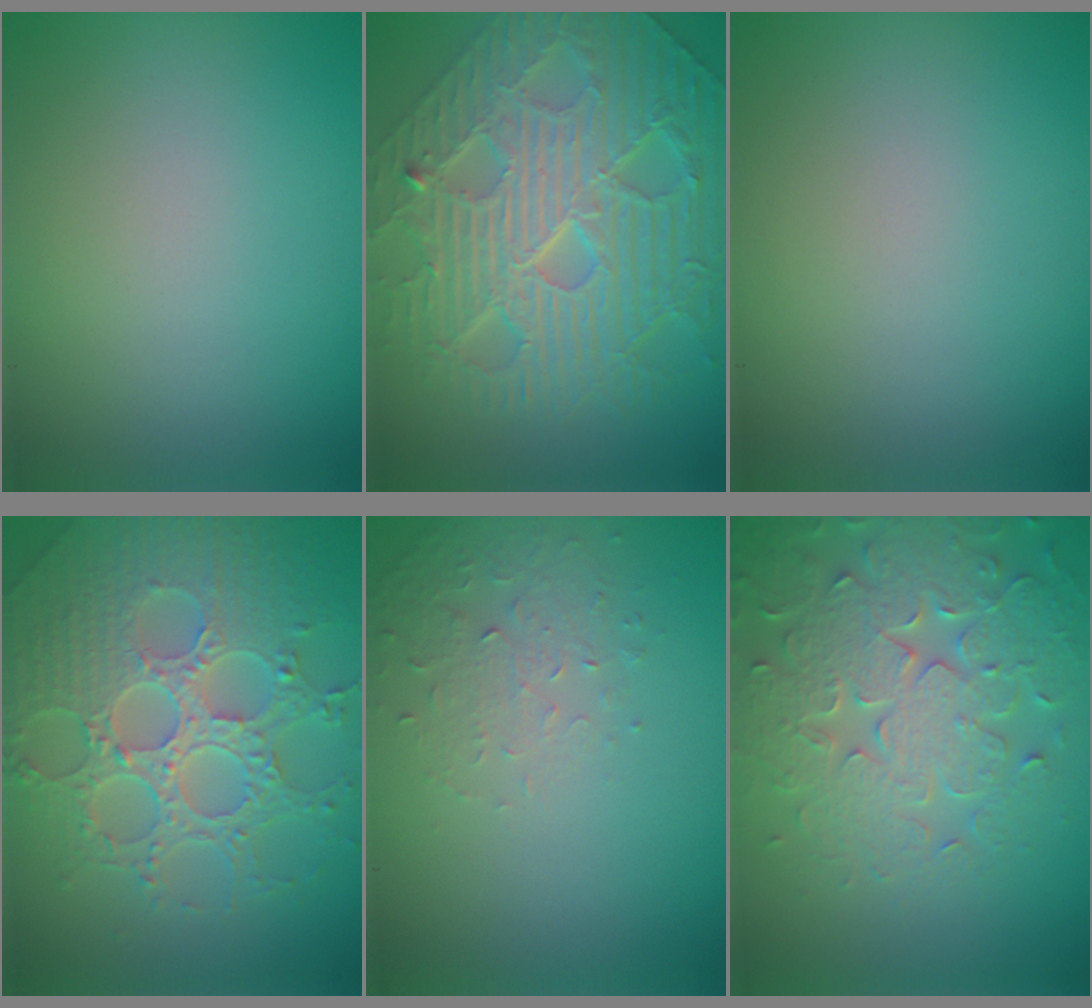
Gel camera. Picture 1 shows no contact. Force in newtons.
{"total": 10.8, "press": 7.4, "slide": 7.9}
{"total": 0.0}
{"total": 8.2, "press": 6.0, "slide": 5.6}
{"total": 1.6, "press": 0.9, "slide": 1.3}
{"total": 7.1, "press": 5.8, "slide": 4.1}